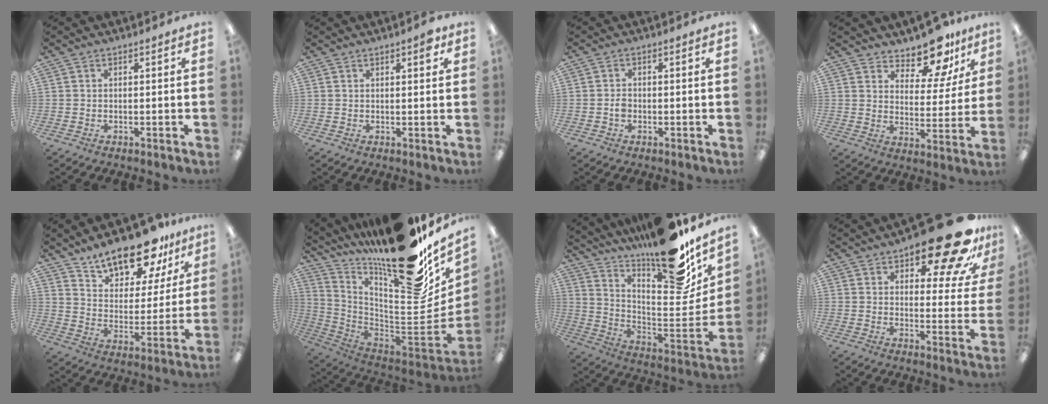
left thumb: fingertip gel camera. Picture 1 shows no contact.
{"total": 2.8, "force": [1.8, 0.7, 2.0], "torque": [-0.028, -0.003, 0.027]}
{"total": 1.8, "force": [-0.4, 1.3, 1.1], "torque": [-0.021, 0.004, -0.008]}
{"total": 12.5, "force": [10.6, 4.6, 4.6], "torque": [-0.065, -0.078, 0.192]}
{"total": 18.0, "force": [14.4, 6.9, 8.3], "torque": [-0.133, -0.097, 0.247]}
{"total": 26.2, "force": [18.6, 7.2, 17.0], "torque": [-0.211, -0.154, 0.309]}
{"total": 23.0, "force": [18.1, 5.4, 13.0], "torque": [-0.164, -0.150, 0.289]}
{"total": 22.1, "force": [15.0, 7.9, 14.1], "torque": [-0.176, -0.093, 0.243]}